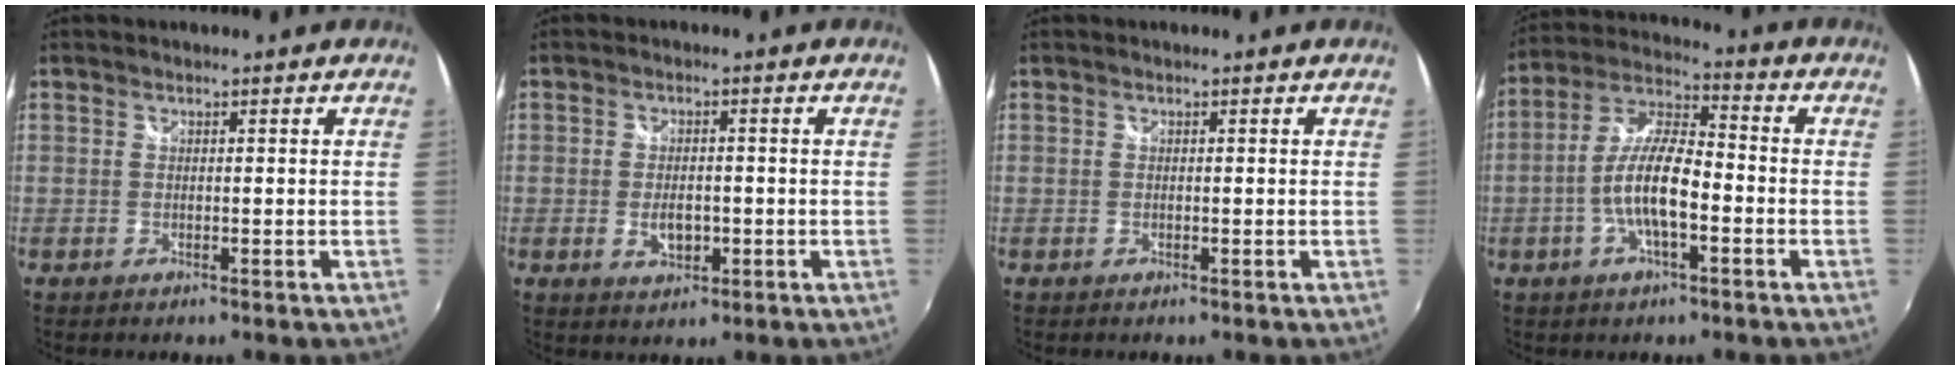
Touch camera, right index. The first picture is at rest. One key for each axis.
{"total": 4.5, "fx": -1.1, "fy": 2.7, "fz": 3.4, "tx": -0.066, "ty": -0.003, "tz": -0.017}
{"total": 0.0}
{"total": 11.4, "fx": -3.2, "fy": 3.6, "fz": 10.3, "tx": -0.214, "ty": 0.007, "tz": -0.063}